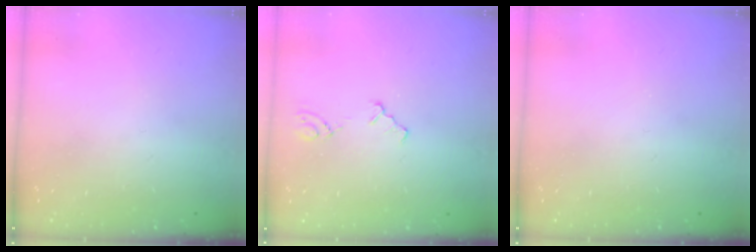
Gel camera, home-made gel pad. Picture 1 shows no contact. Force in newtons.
{"total": 1.8, "press": 1.7, "slide": 0.4}
{"total": 0.0}